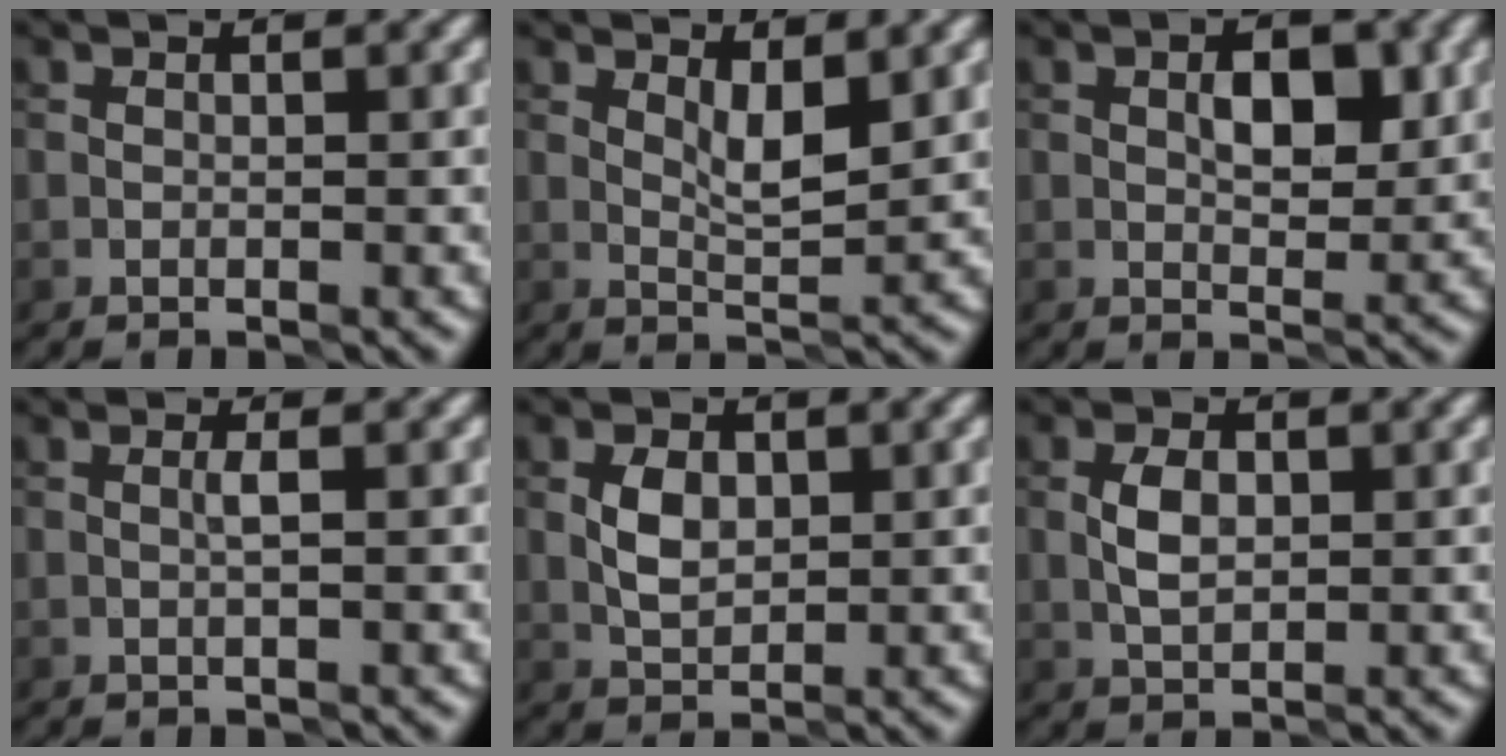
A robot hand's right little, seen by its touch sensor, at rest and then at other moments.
{"total": 3.0, "force": [1.2, 1.0, 2.6], "torque": [-0.051, -0.001, 0.025]}
{"total": 3.5, "force": [0.6, 1.7, 3.0], "torque": [-0.047, 0.004, 0.012]}
{"total": 0.8, "force": [0.3, -0.2, 0.7], "torque": [-0.008, 0.004, 0.007]}
{"total": 2.5, "force": [0.6, 1.6, 1.8], "torque": [-0.036, 0.005, 0.014]}
{"total": 2.4, "force": [0.4, 1.4, 1.9], "torque": [-0.038, 0.005, 0.010]}